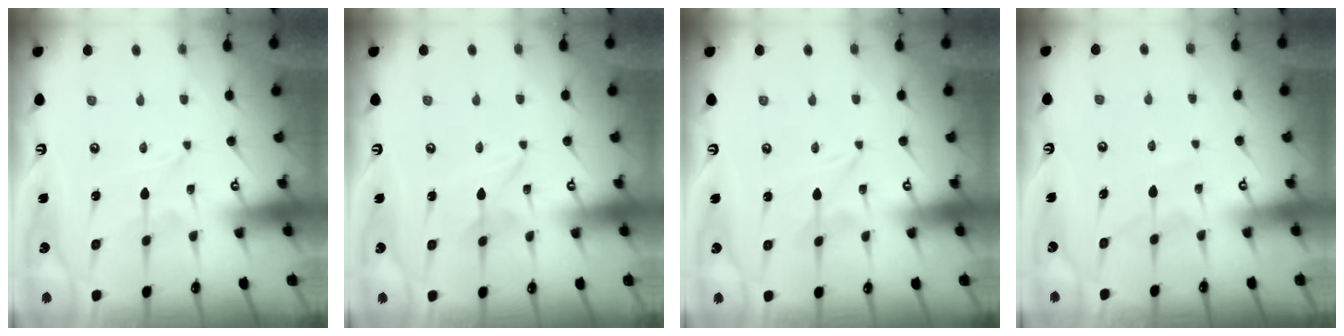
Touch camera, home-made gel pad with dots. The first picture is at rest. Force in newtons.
{"total": 1.7, "press": 1.7, "slide": 0.2}
{"total": 0.0}
{"total": 4.6, "press": 4.5, "slide": 0.6}